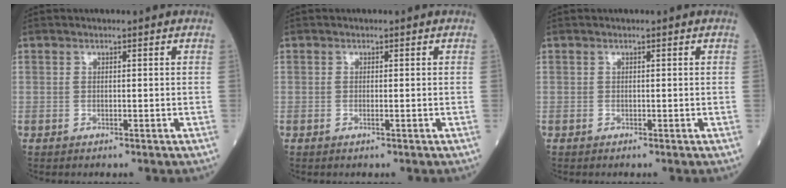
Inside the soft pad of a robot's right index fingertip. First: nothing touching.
{"total": 0.7, "force": [-0.2, -0.1, 0.7], "torque": [-0.016, -0.001, -0.003]}
{"total": 0.0}